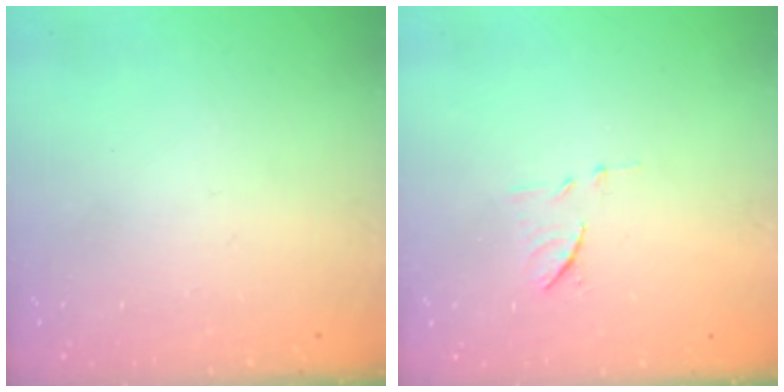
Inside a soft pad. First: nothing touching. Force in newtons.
{"total": 8.1, "press": 8.0, "slide": 0.7}